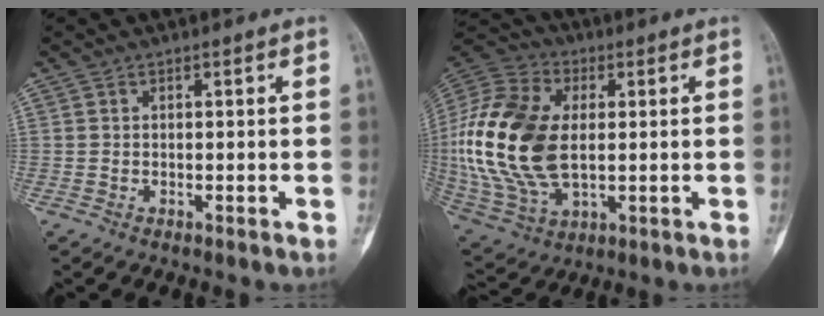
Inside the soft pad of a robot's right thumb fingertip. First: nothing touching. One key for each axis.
{"total": 23.4, "fx": 1.0, "fy": 14.4, "fz": 18.5, "tx": -0.401, "ty": -0.008, "tz": 0.024}